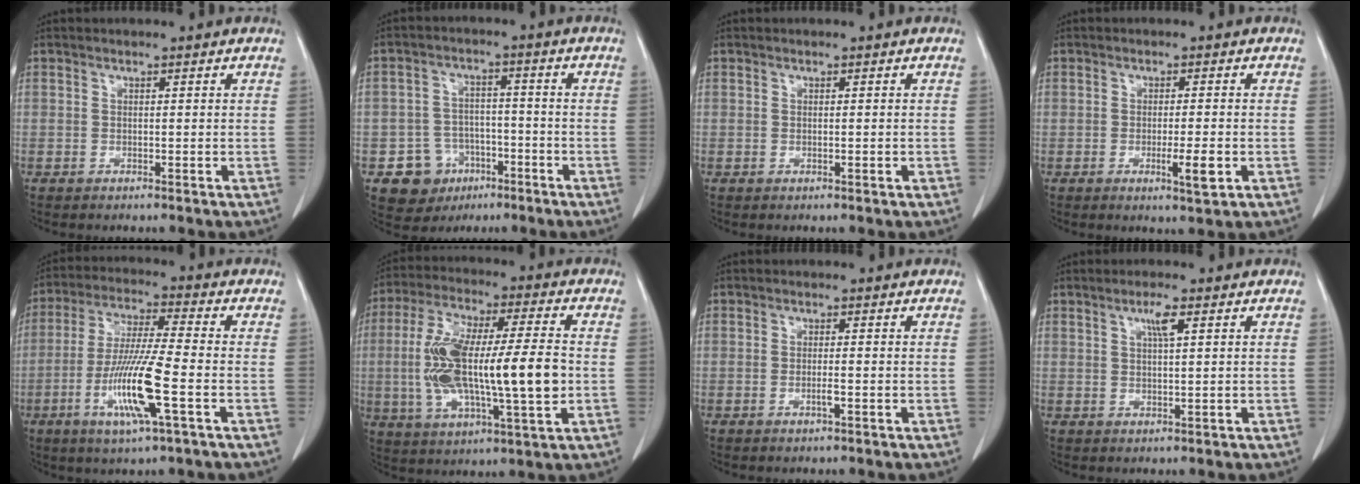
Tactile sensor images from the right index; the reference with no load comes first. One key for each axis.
{"total": 9.1, "fx": -4.1, "fy": 7.8, "fz": 2.2, "tx": -0.033, "ty": 0.018, "tz": -0.058}
{"total": 0.8, "fx": -0.2, "fy": 0.1, "fz": 0.8, "tx": -0.018, "ty": -0.004, "tz": 0.002}
{"total": 4.0, "fx": -1.2, "fy": 0.3, "fz": 3.8, "tx": -0.062, "ty": -0.008, "tz": -0.017}
{"total": 12.6, "fx": -4.0, "fy": 0.2, "fz": 12.0, "tx": -0.242, "ty": -0.016, "tz": -0.078}
{"total": 18.6, "fx": -1.3, "fy": 3.7, "fz": 18.2, "tx": -0.352, "ty": 0.006, "tz": -0.021}
{"total": 1.5, "fx": -0.5, "fy": 0.0, "fz": 1.5, "tx": -0.031, "ty": -0.003, "tz": -0.010}
{"total": 3.1, "fx": 1.3, "fy": 0.2, "fz": 2.7, "tx": -0.050, "ty": -0.002, "tz": 0.023}